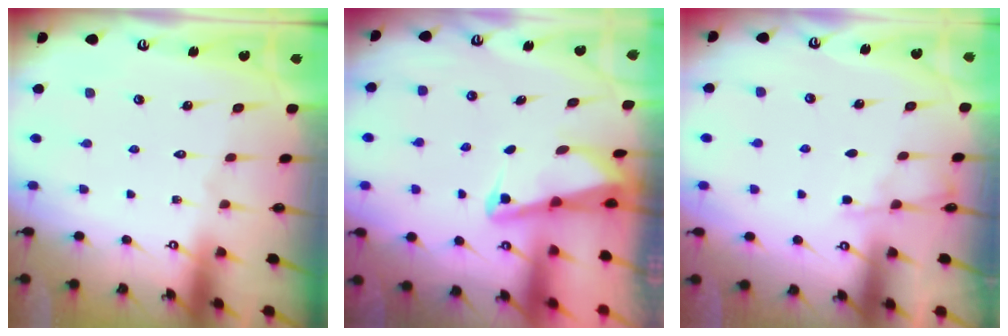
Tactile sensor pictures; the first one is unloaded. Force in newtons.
{"total": 2.5, "press": 2.4, "slide": 0.6}
{"total": 2.6, "press": 2.5, "slide": 0.4}